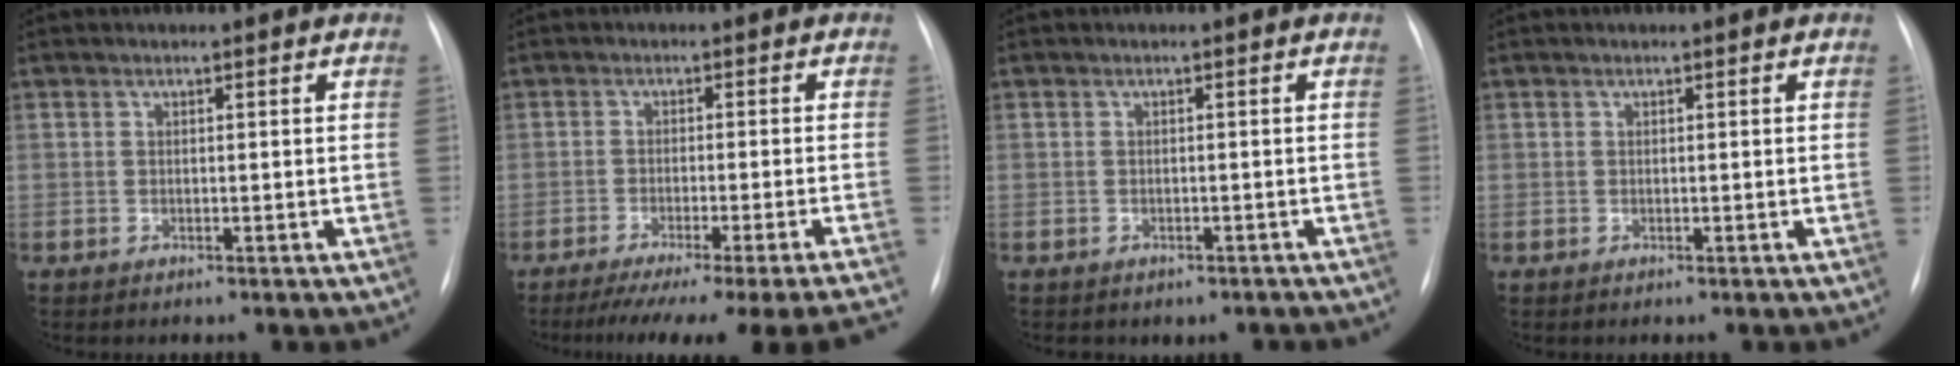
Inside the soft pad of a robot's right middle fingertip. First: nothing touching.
{"total": 18.2, "force": [-16.0, -2.1, 8.6], "torque": [-0.075, -0.050, -0.217]}
{"total": 2.7, "force": [-2.0, 1.6, 0.6], "torque": [-0.010, 0.008, -0.020]}
{"total": 0.0}